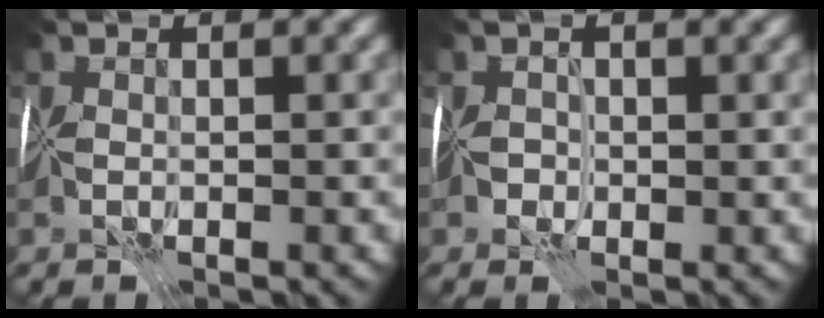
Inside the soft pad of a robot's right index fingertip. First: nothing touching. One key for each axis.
{"total": 0.8, "fx": 0.0, "fy": -0.2, "fz": -0.8, "tx": 0.023, "ty": 0.001, "tz": -0.002}